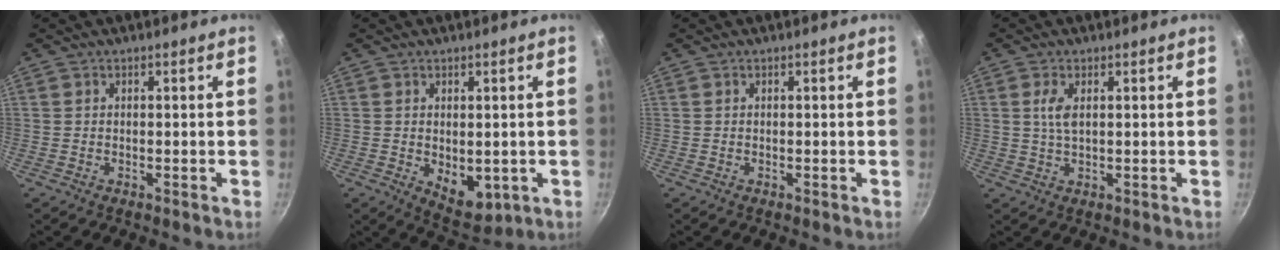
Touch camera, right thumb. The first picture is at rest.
{"total": 7.3, "force": [-0.7, 4.6, 5.6], "torque": [-0.062, -0.016, 0.005]}
{"total": 0.0}
{"total": 5.4, "force": [1.4, 2.5, 4.5], "torque": [-0.092, -0.003, 0.028]}